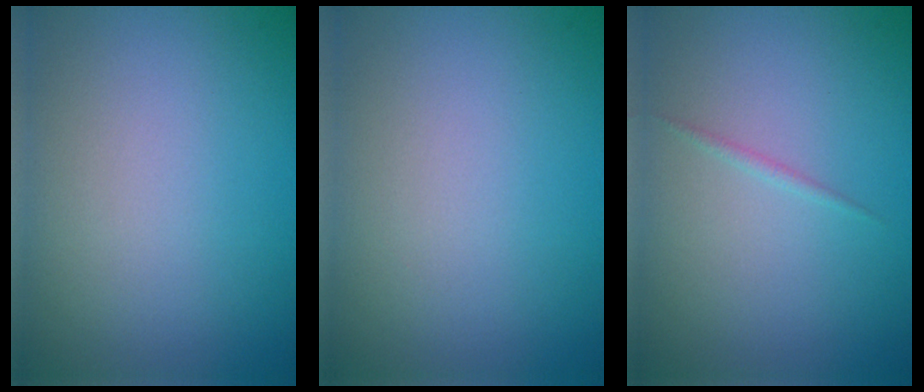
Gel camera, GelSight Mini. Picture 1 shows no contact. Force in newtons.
{"total": 0.0}
{"total": 0.5, "press": 0.5, "slide": 0.0}